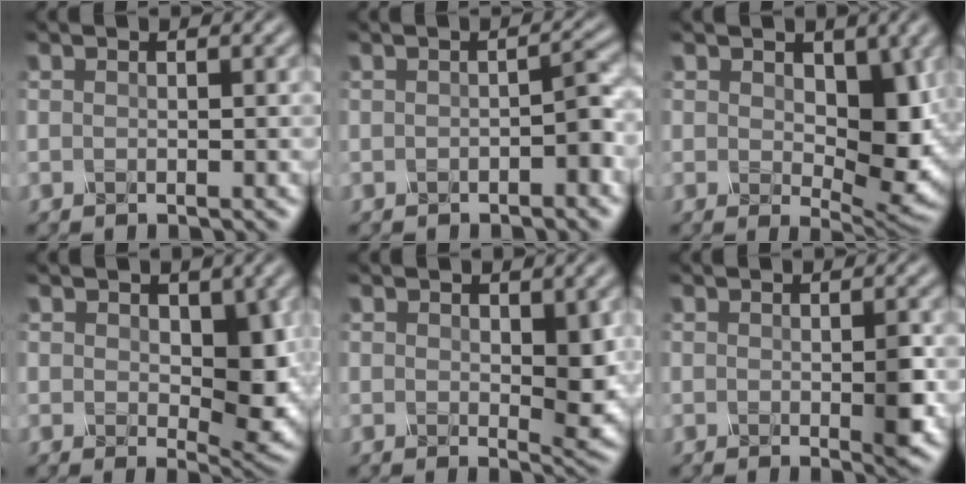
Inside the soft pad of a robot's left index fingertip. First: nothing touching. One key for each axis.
{"total": 1.5, "fx": -1.0, "fy": -0.1, "fz": 1.2, "tx": -0.031, "ty": 0.006, "tz": -0.009}
{"total": 6.5, "fx": 0.4, "fy": 3.6, "fz": 5.4, "tx": -0.094, "ty": -0.011, "tz": 0.019}
{"total": 5.4, "fx": 0.2, "fy": 2.8, "fz": 4.6, "tx": -0.079, "ty": -0.007, "tz": 0.014}
{"total": 2.9, "fx": 0.2, "fy": 1.0, "fz": 2.6, "tx": -0.057, "ty": -0.007, "tz": 0.014}
{"total": 2.1, "fx": -0.5, "fy": 0.2, "fz": 2.0, "tx": -0.051, "ty": -0.008, "tz": 0.000}